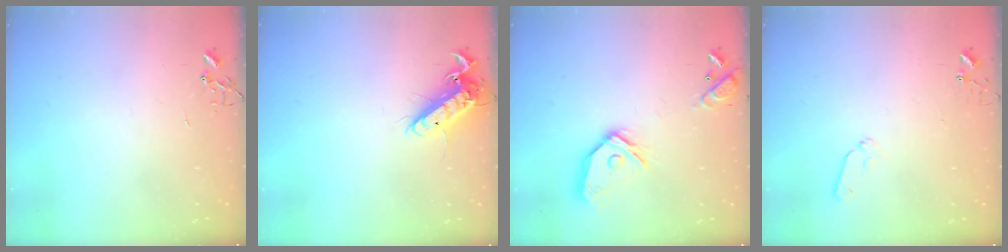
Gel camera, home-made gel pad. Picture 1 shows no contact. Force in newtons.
{"total": 13.0, "press": 12.8, "slide": 2.2}
{"total": 15.7, "press": 15.5, "slide": 2.4}
{"total": 5.3, "press": 5.3, "slide": 0.6}